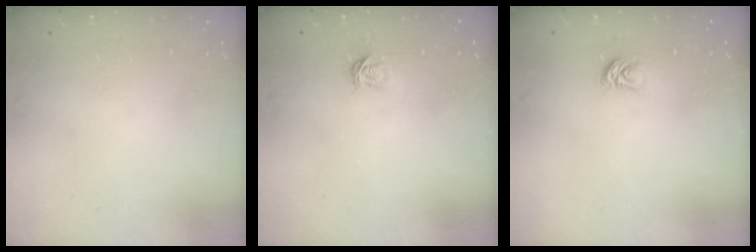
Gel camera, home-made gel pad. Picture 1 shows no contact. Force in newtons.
{"total": 2.8, "press": 2.7, "slide": 0.3}
{"total": 4.4, "press": 4.3, "slide": 0.5}